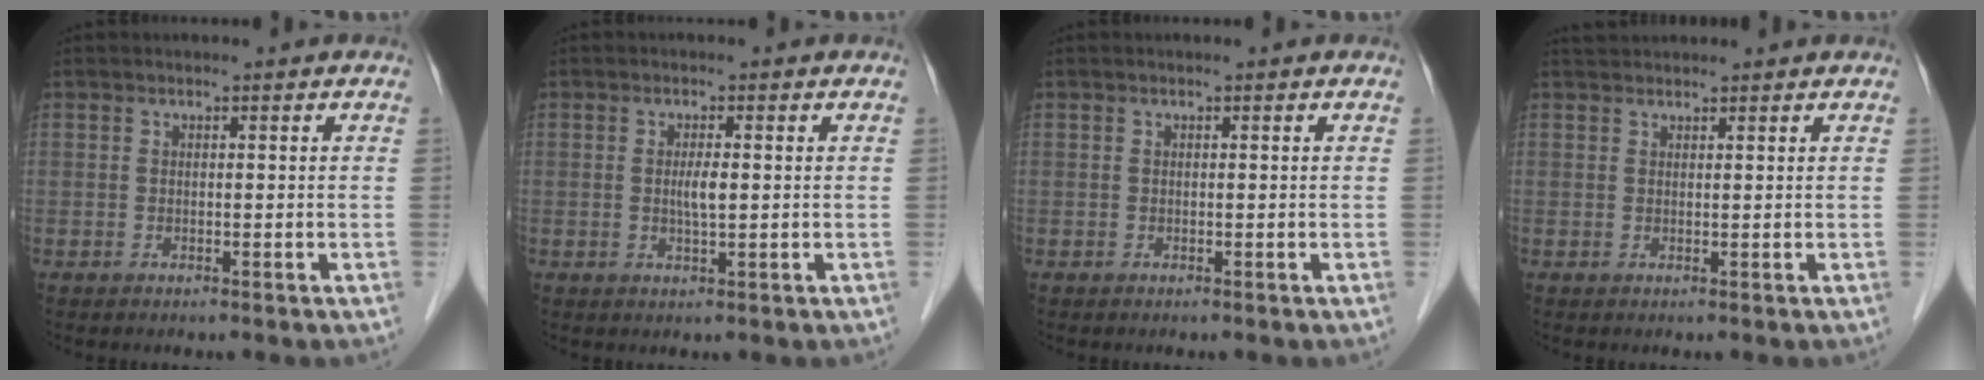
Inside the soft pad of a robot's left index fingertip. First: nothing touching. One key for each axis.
{"total": 2.2, "fx": 0.0, "fy": 0.3, "fz": 2.2, "tx": -0.044, "ty": -0.004, "tz": 0.001}
{"total": 0.0}
{"total": 2.2, "fx": 2.2, "fy": 0.3, "fz": 0.3, "tx": -0.008, "ty": 0.025, "tz": 0.041}